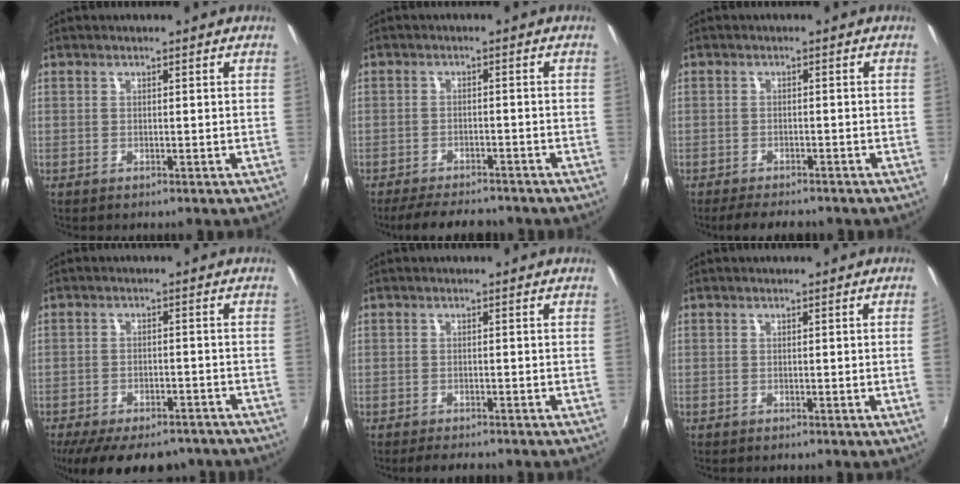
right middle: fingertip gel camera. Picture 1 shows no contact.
{"total": 9.1, "force": [-7.8, 2.9, 3.7], "torque": [-0.089, -0.006, -0.116]}
{"total": 5.9, "force": [-5.0, 1.8, 2.5], "torque": [-0.062, -0.010, -0.078]}
{"total": 17.3, "force": [-13.3, 7.1, 8.3], "torque": [-0.171, -0.015, -0.181]}
{"total": 3.3, "force": [-2.9, 0.9, 1.3], "torque": [-0.033, -0.006, -0.046]}
{"total": 0.9, "force": [-0.1, -0.5, 0.8], "torque": [-0.005, -0.007, -0.003]}